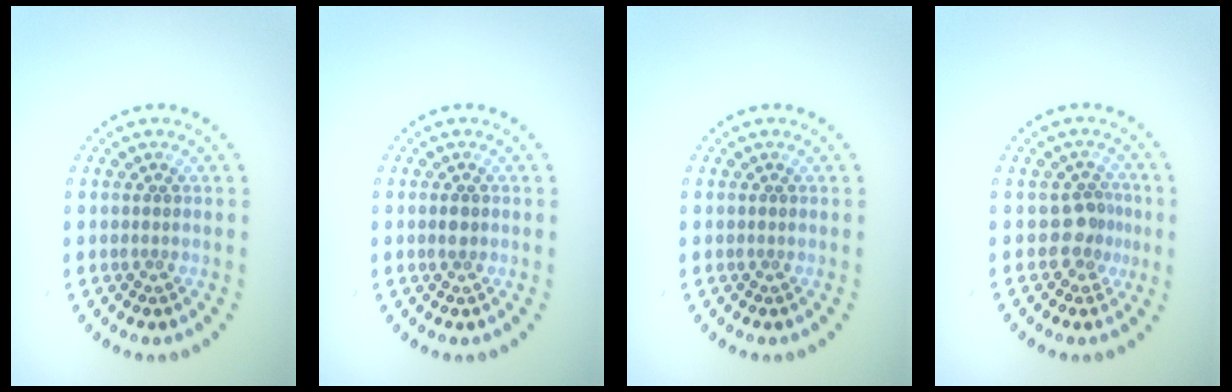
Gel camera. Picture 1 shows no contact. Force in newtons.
{"total": 1.1, "press": 1.1, "slide": 0.1}
{"total": 0.0}
{"total": 2.2, "press": 1.7, "slide": 1.5}